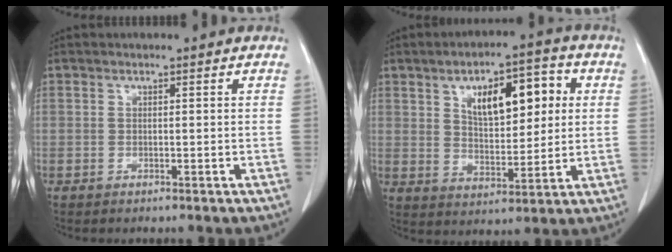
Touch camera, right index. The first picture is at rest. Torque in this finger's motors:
{"motor_torque": [0.33, 0.21, 0.36, 0.08]}